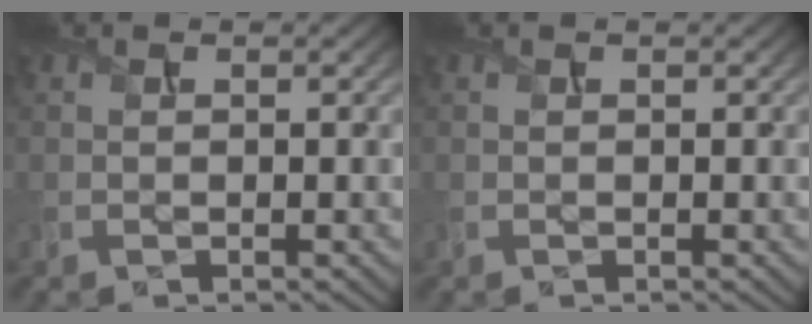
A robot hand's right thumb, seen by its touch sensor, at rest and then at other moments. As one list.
[{"total": 0.0}]